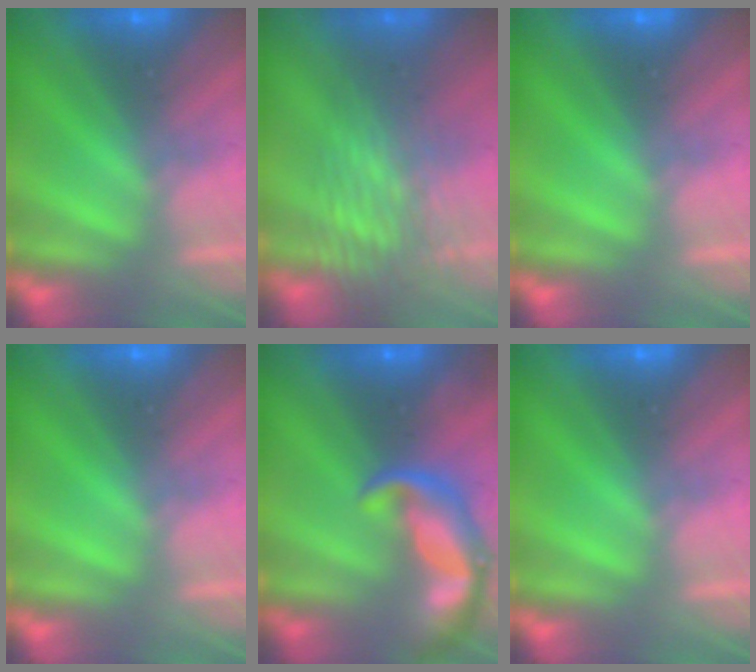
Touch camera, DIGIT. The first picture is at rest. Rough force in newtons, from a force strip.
{"total": 3.4}
{"total": 0.0}
{"total": 0.0}
{"total": 7.0}
{"total": 0.0}